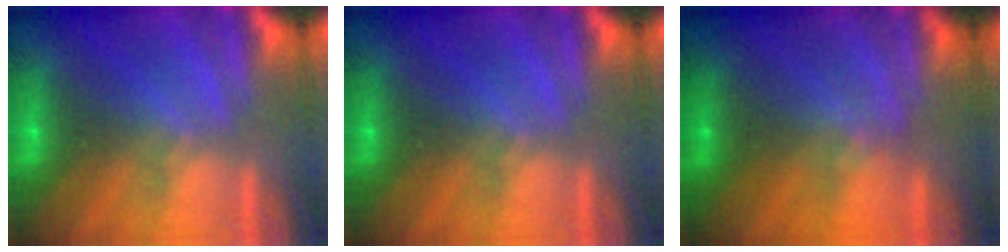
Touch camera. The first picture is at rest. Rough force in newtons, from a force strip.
{"total": 0.0}
{"total": 1.2}